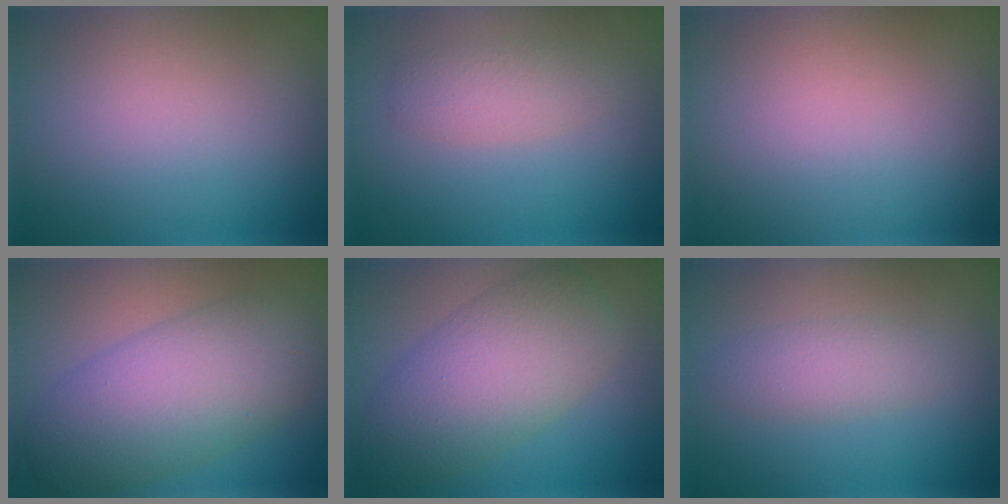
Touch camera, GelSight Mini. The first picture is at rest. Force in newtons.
{"total": 2.3, "press": 2.3, "slide": 0.1}
{"total": 0.0}
{"total": 8.3, "press": 8.3, "slide": 0.2}
{"total": 7.3, "press": 7.3, "slide": 0.1}
{"total": 2.3, "press": 2.3, "slide": 0.0}